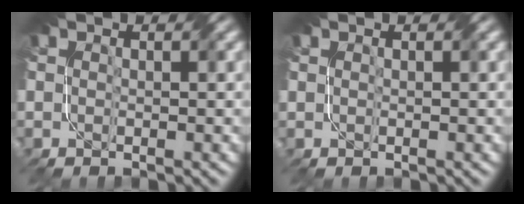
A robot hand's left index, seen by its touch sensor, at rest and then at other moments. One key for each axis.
{"total": 0.0}